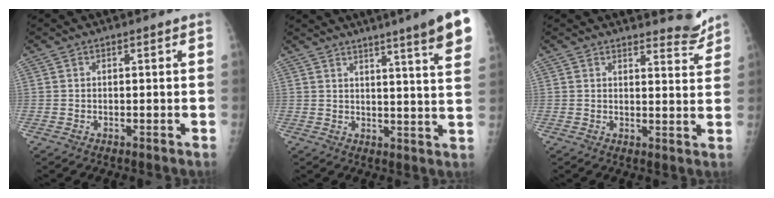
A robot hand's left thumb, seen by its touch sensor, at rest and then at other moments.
{"total": 13.3, "force": [8.6, 0.3, 10.2], "torque": [-0.125, -0.035, 0.093]}
{"total": 4.3, "force": [4.2, 0.7, 0.4], "torque": [0.007, -0.045, 0.047]}